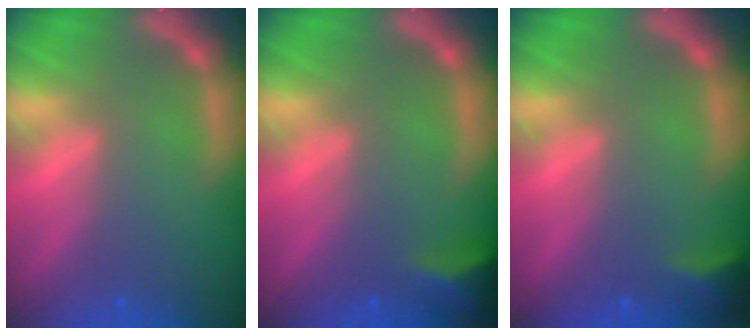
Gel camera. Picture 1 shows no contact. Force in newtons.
{"total": 3.5}
{"total": 2.4}